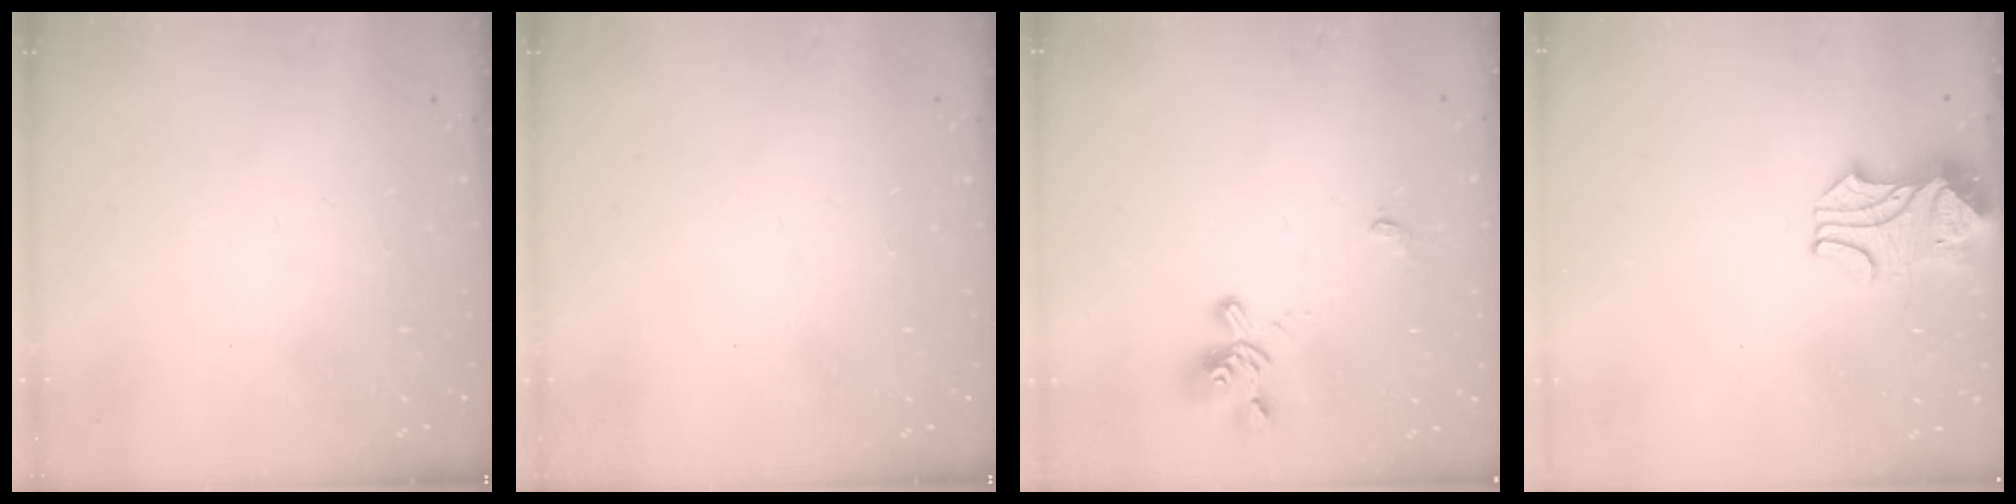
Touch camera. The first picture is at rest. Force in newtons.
{"total": 0.0}
{"total": 1.7, "press": 1.0, "slide": 1.3}
{"total": 2.5, "press": 2.3, "slide": 1.0}